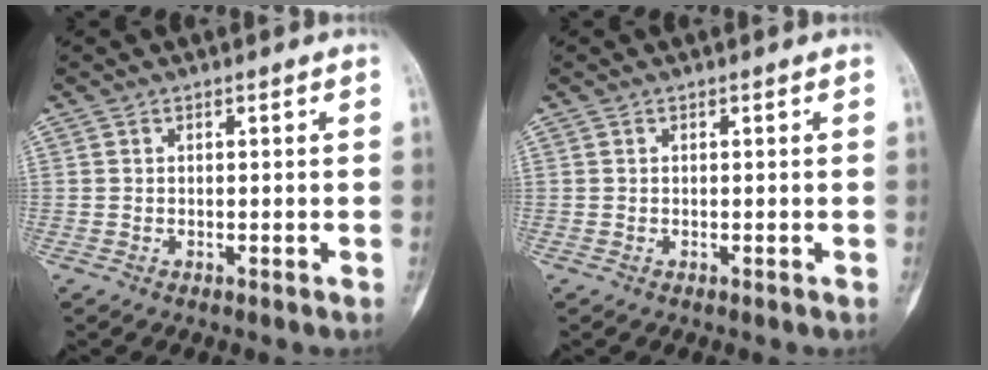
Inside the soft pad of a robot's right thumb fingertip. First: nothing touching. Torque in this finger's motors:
{"motor_torque": [0.02, 0.01, 0.04, -0.04, 0.01]}